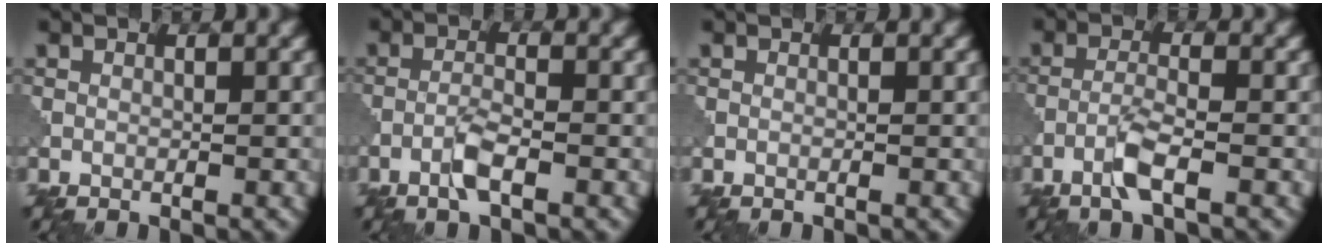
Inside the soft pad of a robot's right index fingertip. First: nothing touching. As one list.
[{"total": 2.4, "force": [-1.3, 0.4, 1.9], "torque": [-0.042, 0.004, -0.030]}, {"total": 0.0}, {"total": 2.8, "force": [-1.6, 0.3, 2.3], "torque": [-0.049, 0.006, -0.038]}]